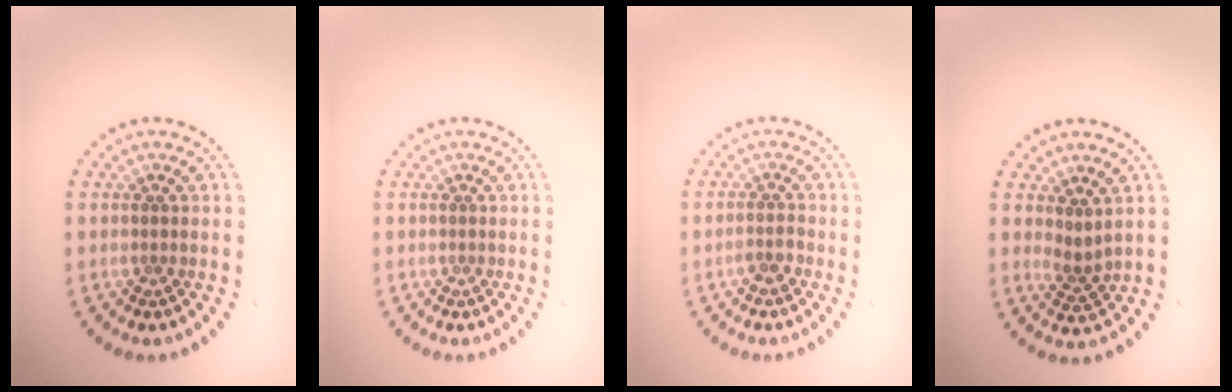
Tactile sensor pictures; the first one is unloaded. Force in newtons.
{"total": 0.0}
{"total": 1.4, "press": 1.2, "slide": 0.8}
{"total": 1.8, "press": 1.1, "slide": 1.4}